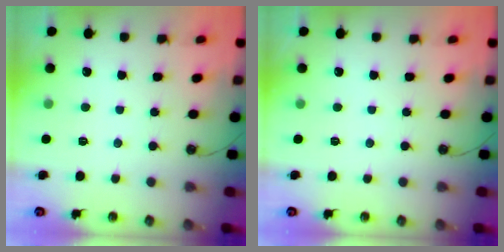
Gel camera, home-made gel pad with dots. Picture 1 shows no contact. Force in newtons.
{"total": 0.0}